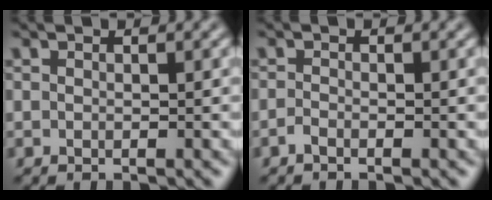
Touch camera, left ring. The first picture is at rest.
{"total": 0.7, "force": [-0.5, 0.2, 0.4], "torque": [-0.009, -0.001, -0.013]}